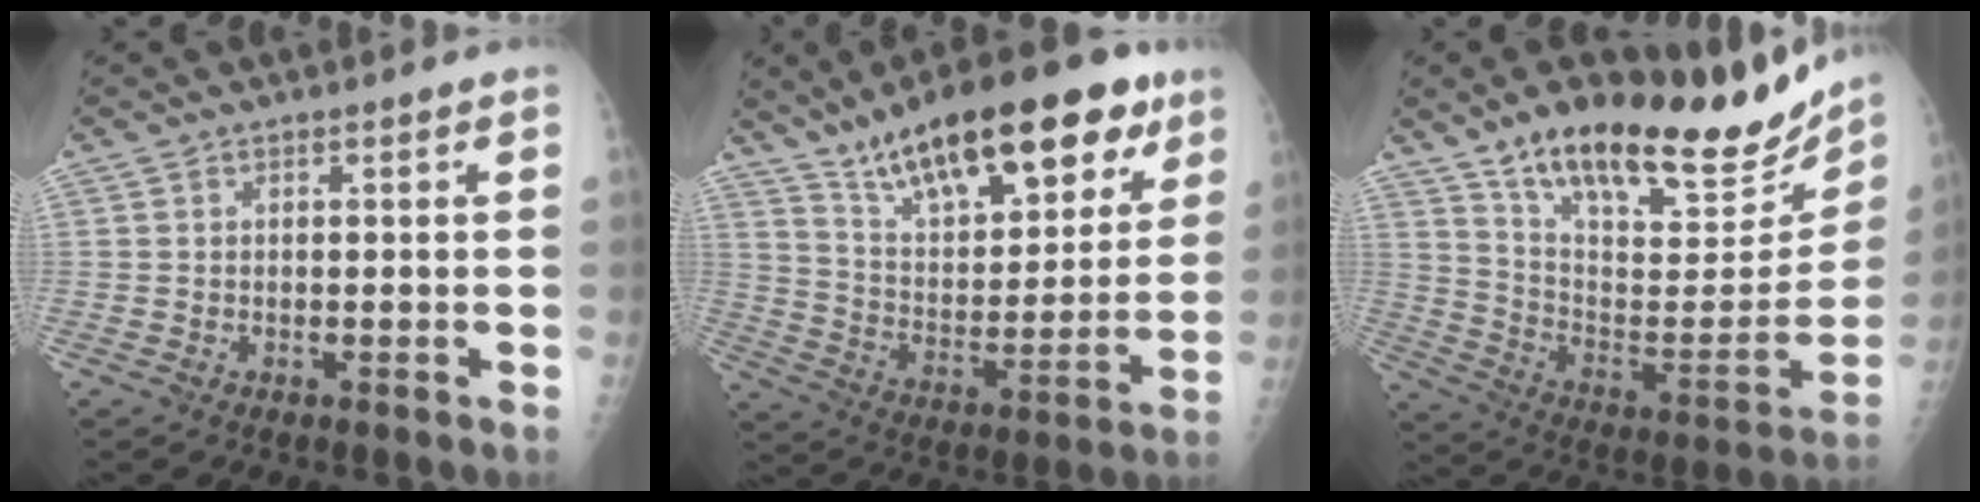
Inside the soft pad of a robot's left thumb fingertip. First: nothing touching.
{"total": 25.5, "force": [16.1, 9.7, 17.2], "torque": [-0.226, -0.042, 0.263]}
{"total": 27.4, "force": [20.5, 9.5, 15.6], "torque": [-0.200, -0.078, 0.321]}